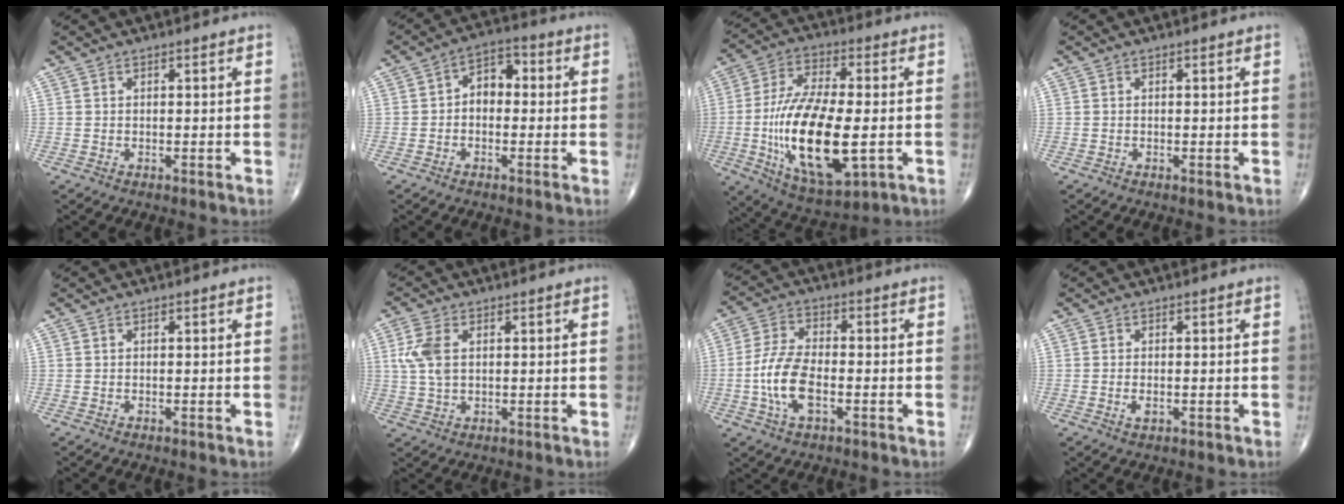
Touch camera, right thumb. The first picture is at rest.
{"total": 5.9, "force": [-0.1, 4.1, 4.3], "torque": [-0.041, 0.025, -0.016]}
{"total": 21.6, "force": [-3.5, 9.0, 19.3], "torque": [-0.373, -0.003, -0.046]}
{"total": 0.0}
{"total": 0.0}
{"total": 6.1, "force": [1.3, 3.6, 4.7], "torque": [-0.110, 0.004, 0.027]}
{"total": 9.6, "force": [-2.3, 4.6, 8.1], "torque": [-0.171, 0.015, -0.048]}
{"total": 1.7, "force": [-0.4, 0.9, 1.4], "torque": [-0.027, -0.003, -0.007]}